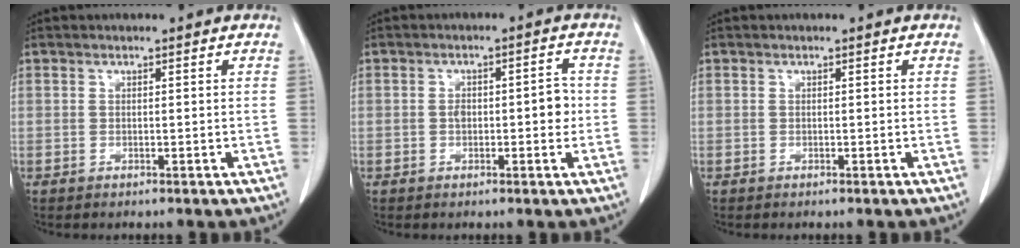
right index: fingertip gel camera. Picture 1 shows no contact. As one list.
[{"total": 4.3, "force": [-0.3, 2.0, 3.8], "torque": [-0.053, 0.013, -0.003]}, {"total": 0.0}]